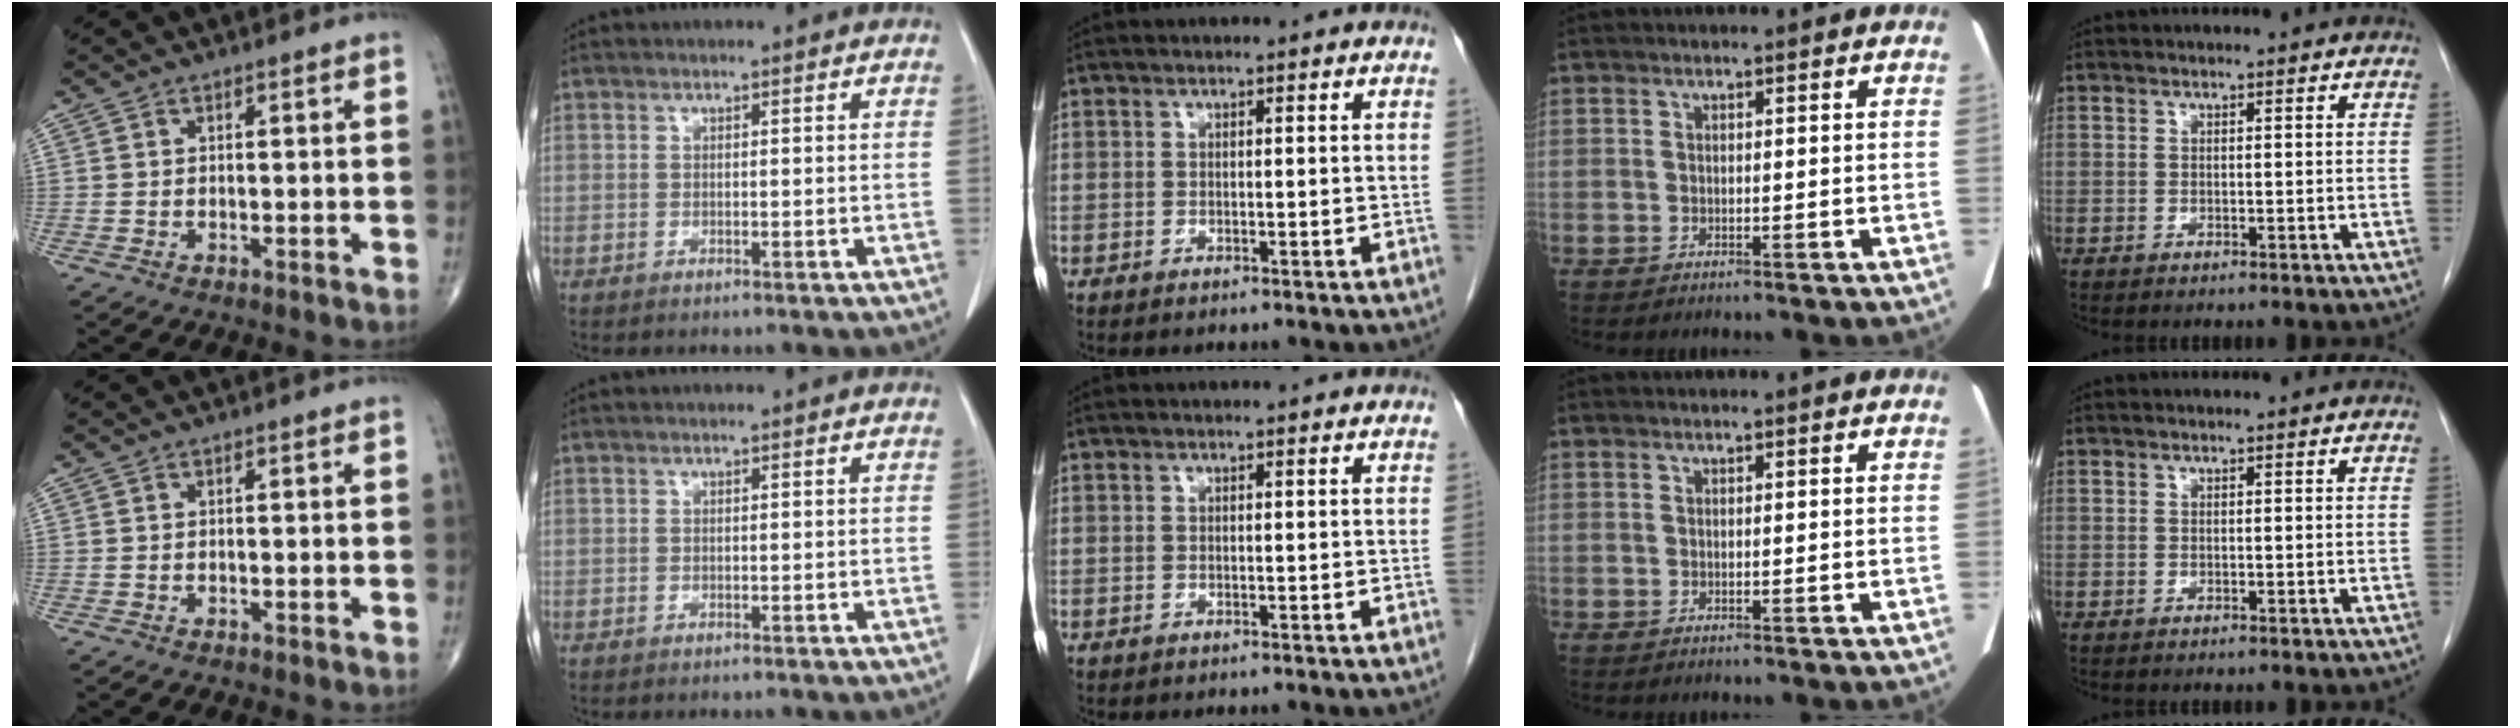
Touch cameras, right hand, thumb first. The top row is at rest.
{}